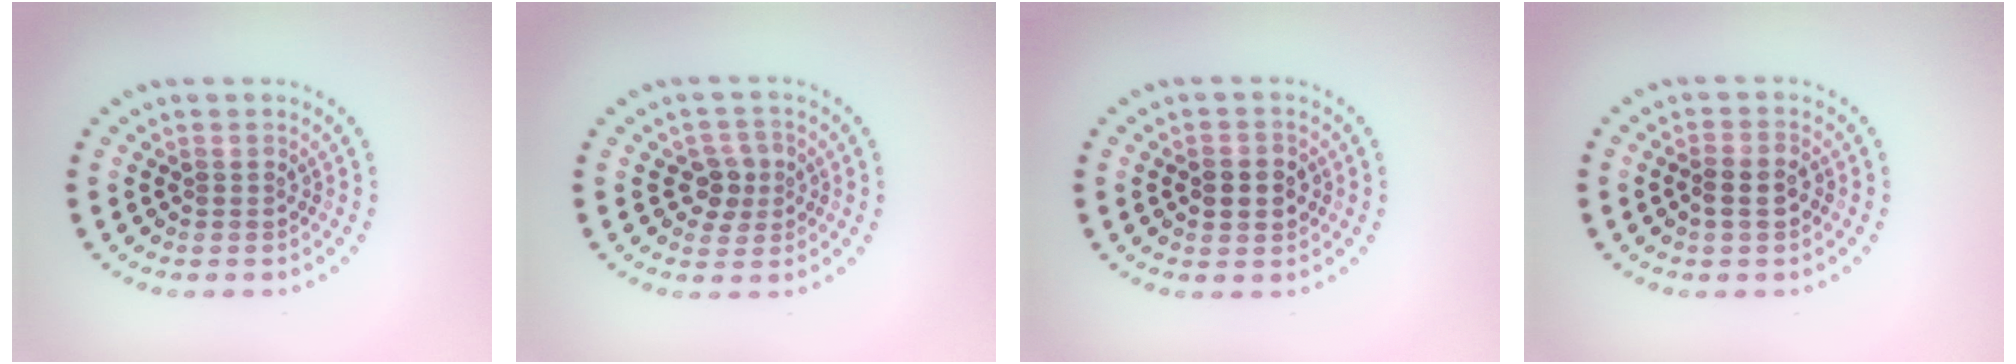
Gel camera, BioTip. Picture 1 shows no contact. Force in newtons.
{"total": 2.6, "press": 2.4, "slide": 1.0}
{"total": 2.4, "press": 2.4, "slide": 0.3}
{"total": 2.2, "press": 2.1, "slide": 0.7}